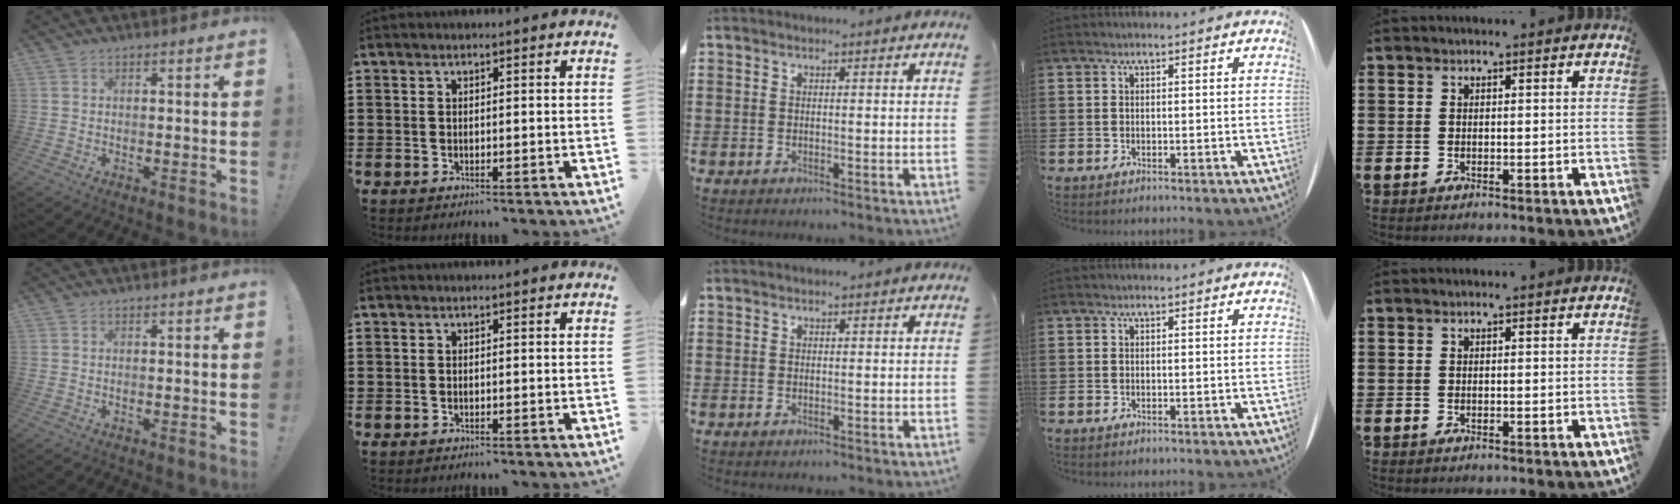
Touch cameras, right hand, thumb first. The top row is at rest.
{}